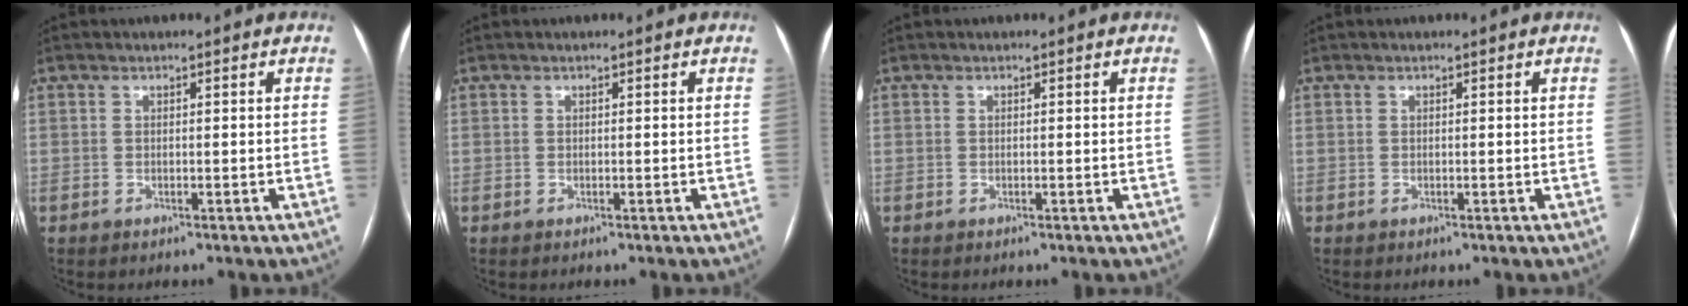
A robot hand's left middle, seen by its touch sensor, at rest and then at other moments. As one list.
[{"total": 0.0}, {"total": 0.0}, {"total": 0.0}]